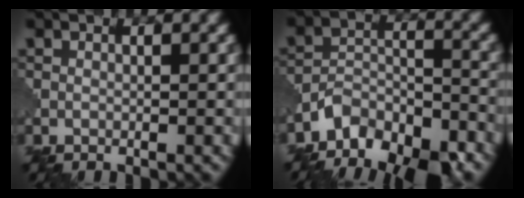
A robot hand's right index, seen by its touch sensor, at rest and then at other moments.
{"total": 10.1, "force": [-8.4, 4.2, 3.5], "torque": [-0.042, 0.006, -0.130]}